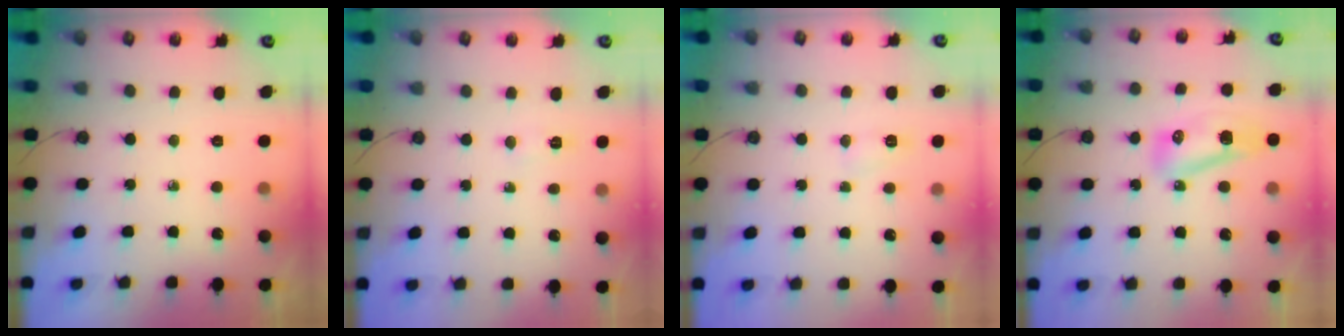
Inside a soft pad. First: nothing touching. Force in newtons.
{"total": 2.9, "press": 2.9, "slide": 0.5}
{"total": 5.1, "press": 5.1, "slide": 0.6}
{"total": 11.2, "press": 9.6, "slide": 5.7}